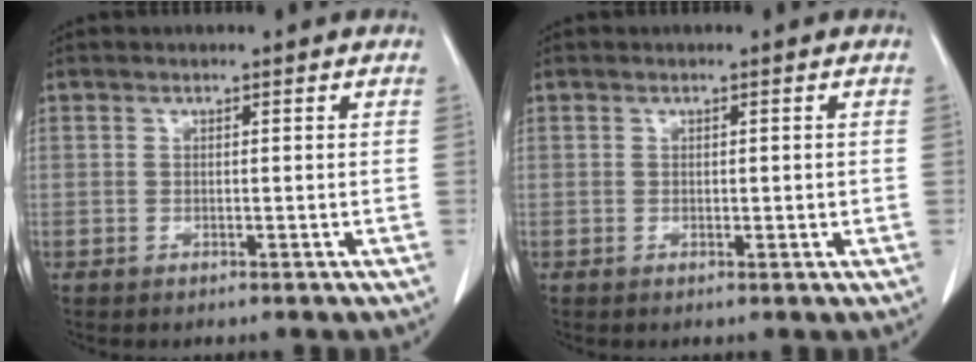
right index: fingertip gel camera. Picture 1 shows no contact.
{"total": 1.1, "force": [0.0, 0.5, 0.9], "torque": [-0.014, -0.002, 0.004]}